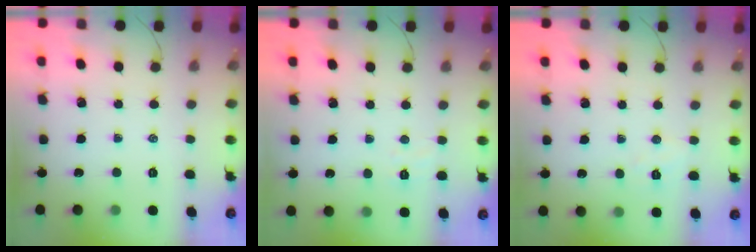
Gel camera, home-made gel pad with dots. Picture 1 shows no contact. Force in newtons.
{"total": 2.5, "press": 2.4, "slide": 0.8}
{"total": 4.5, "press": 4.4, "slide": 1.0}